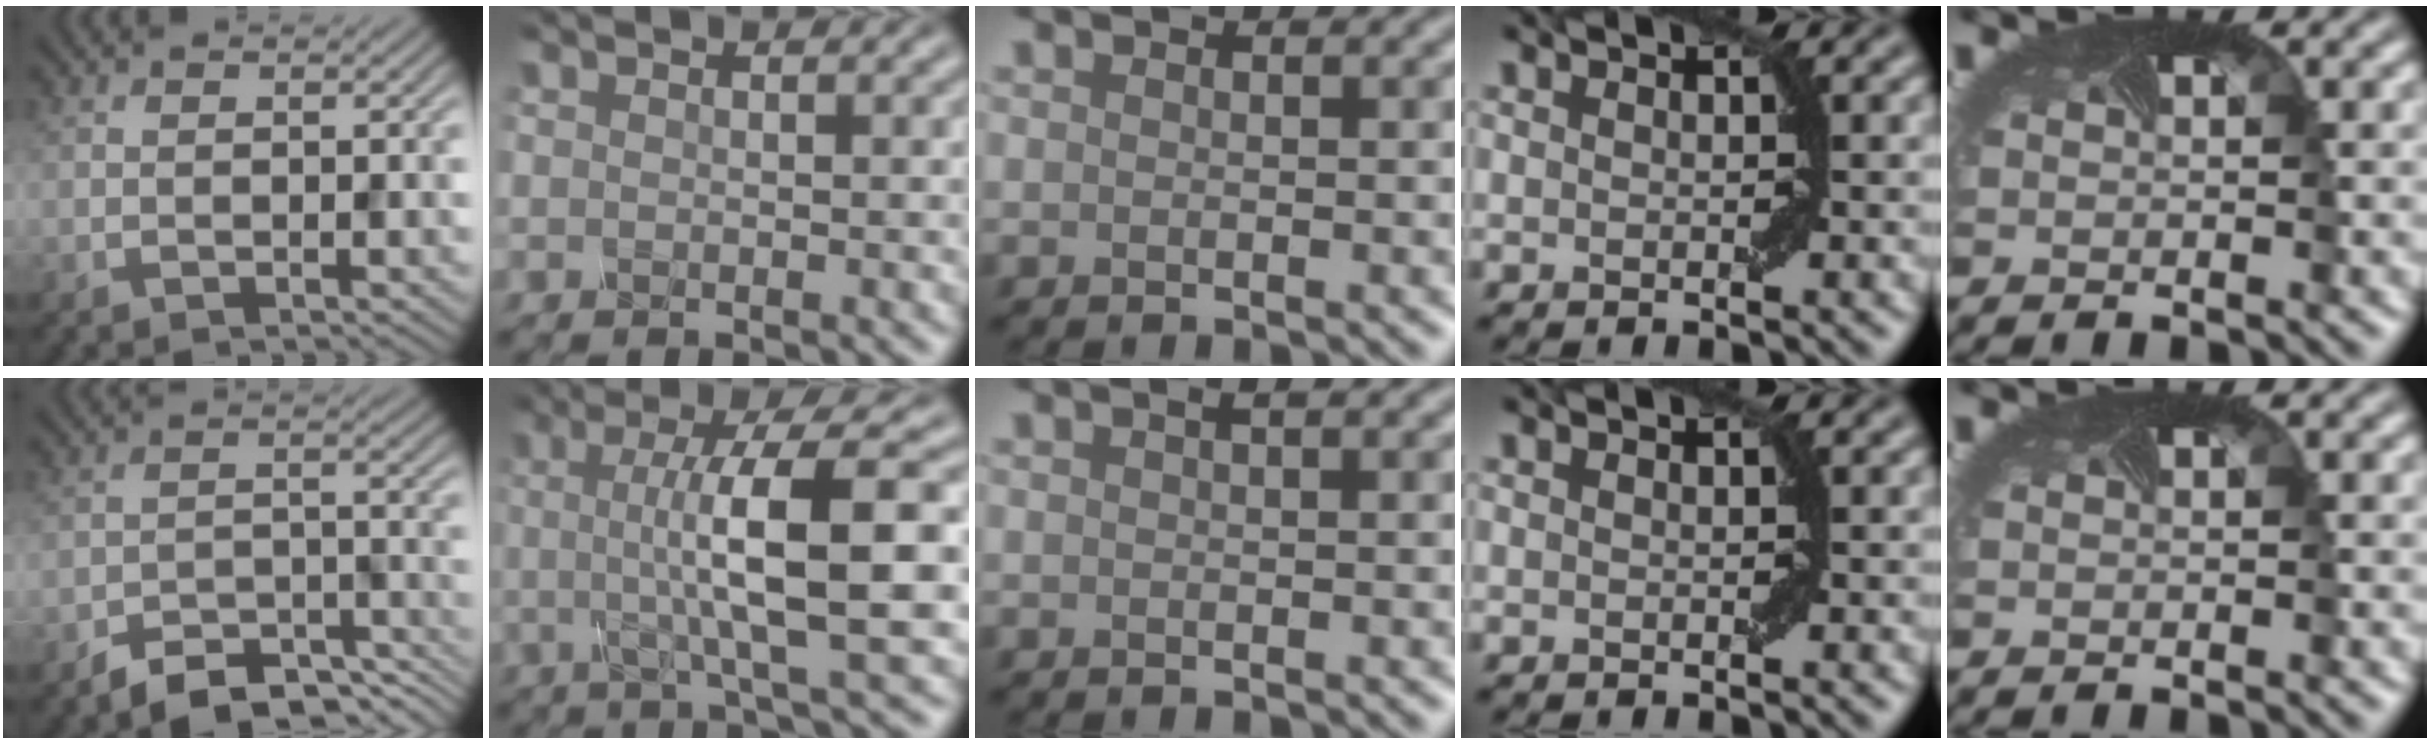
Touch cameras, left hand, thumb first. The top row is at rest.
{"thumb": {"total": 6.4, "force": [-5.1, 2.5, 2.8], "torque": [-0.040, -0.004, -0.088]}, "index": {"total": 9.9, "force": [0.3, 2.2, 9.7], "torque": [-0.128, 0.004, 0.004]}, "middle": {"total": 0.7, "force": [0.4, 0.1, 0.6], "torque": [-0.008, 0.005, 0.006]}}